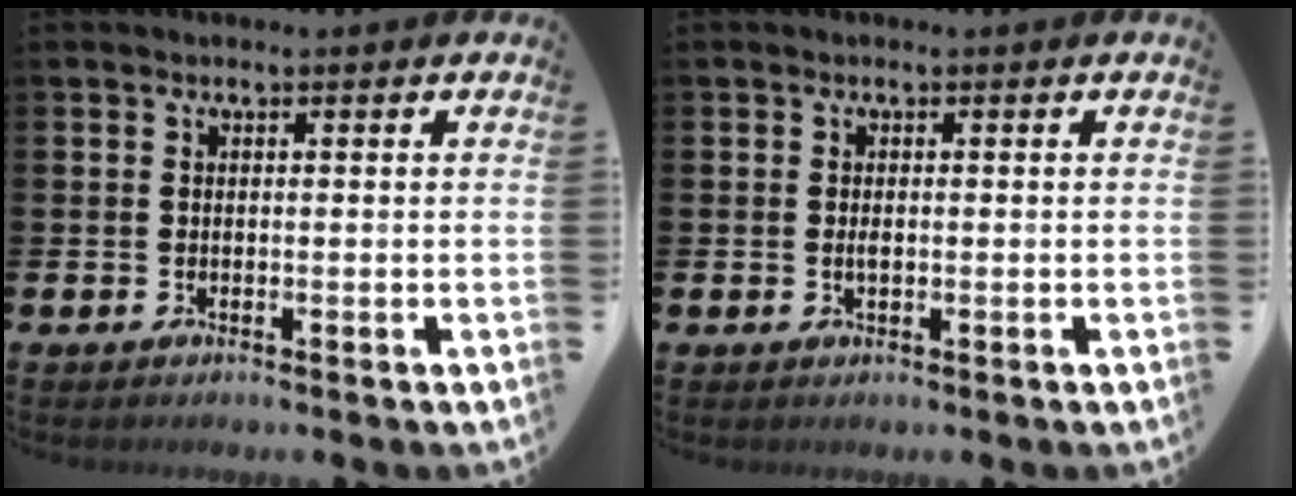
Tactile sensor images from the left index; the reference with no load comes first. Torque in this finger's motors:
{"motor_torque": [0.23, 0.09, 0.02, 0.05]}